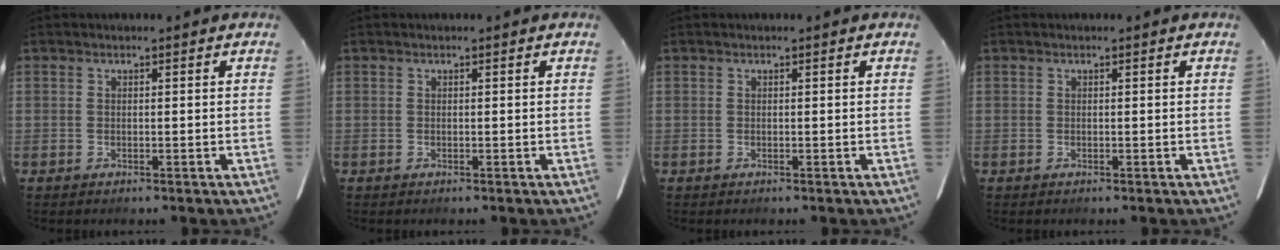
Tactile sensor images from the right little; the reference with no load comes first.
{"total": 0.0}
{"total": 0.0}
{"total": 0.0}